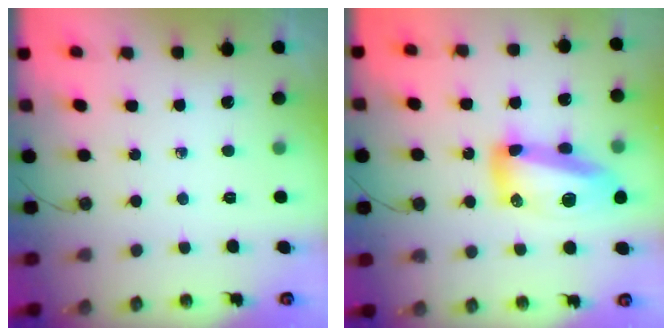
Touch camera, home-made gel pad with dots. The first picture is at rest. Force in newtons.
{"total": 16.4, "press": 16.3, "slide": 1.5}